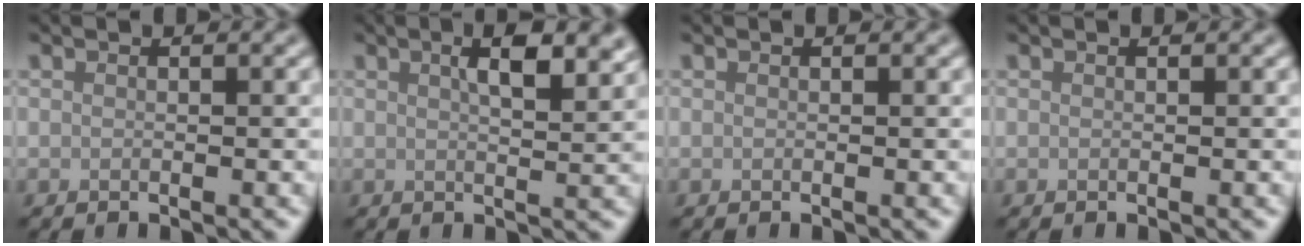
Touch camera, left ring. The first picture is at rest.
{"total": 4.5, "force": [2.0, 1.4, 3.8], "torque": [-0.056, 0.008, 0.030]}
{"total": 0.0}
{"total": 0.0}